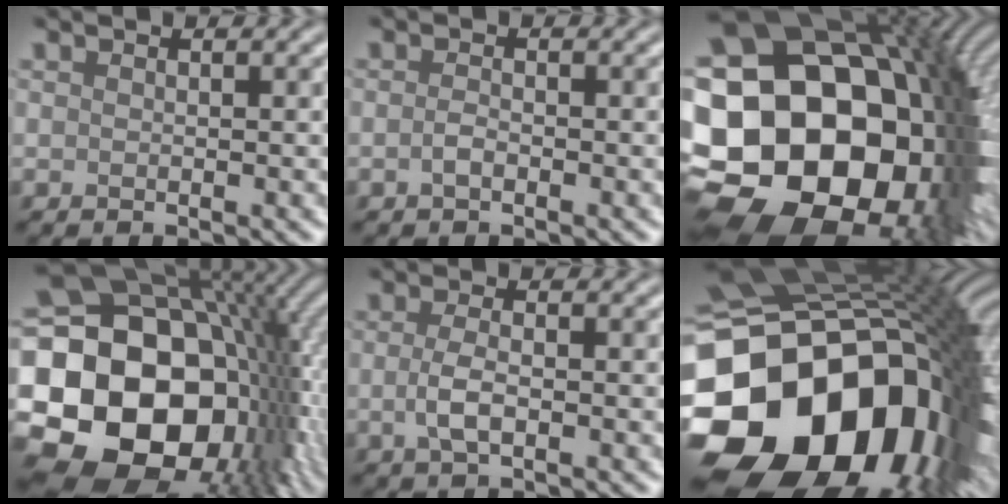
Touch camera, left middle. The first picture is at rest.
{"total": 1.0, "force": [-0.5, 0.4, 0.8], "torque": [-0.018, 0.001, -0.011]}
{"total": 25.0, "force": [-2.0, 19.8, 15.2], "torque": [-0.271, -0.016, -0.064]}
{"total": 21.9, "force": [-2.9, 16.5, 14.2], "torque": [-0.259, -0.024, -0.039]}
{"total": 2.4, "force": [-0.4, 0.9, 2.2], "torque": [-0.050, -0.004, -0.011]}
{"total": 22.3, "force": [-5.8, 15.5, 14.9], "torque": [-0.334, -0.060, -0.078]}